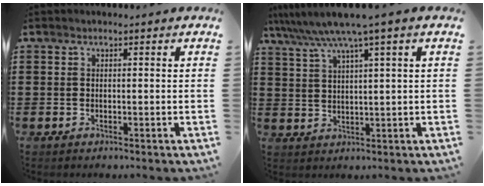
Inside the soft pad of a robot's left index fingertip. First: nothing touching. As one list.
[{"total": 5.6, "force": [3.6, -0.3, 4.2], "torque": [-0.093, -0.015, 0.057]}]